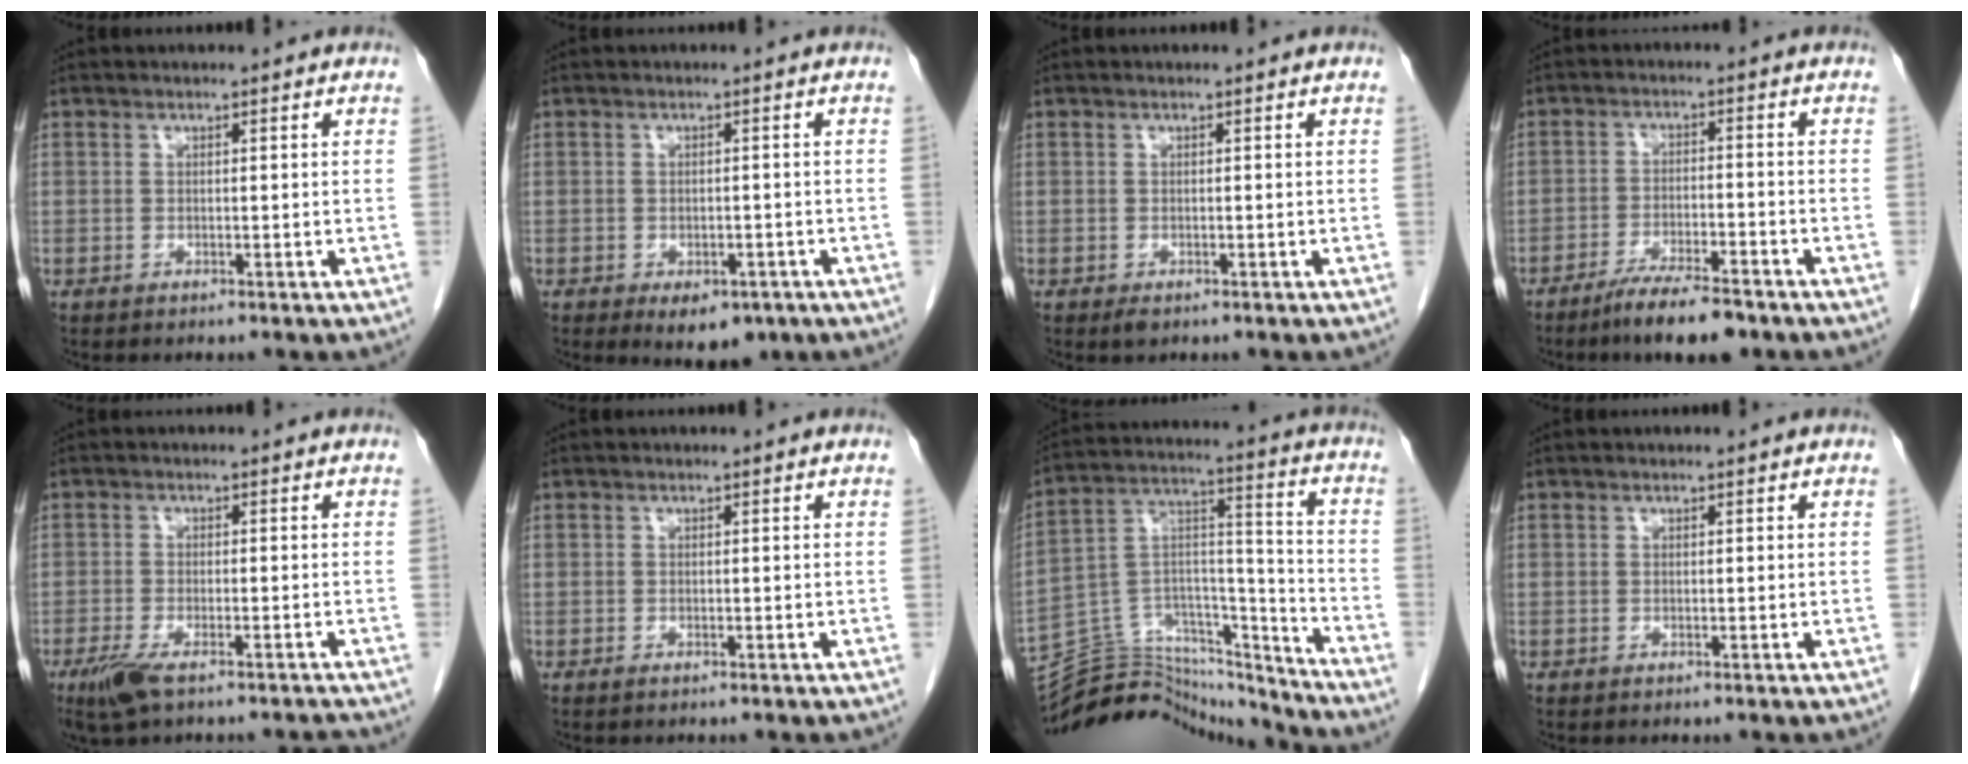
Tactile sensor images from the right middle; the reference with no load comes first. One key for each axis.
{"total": 5.6, "fx": -3.3, "fy": 2.9, "fz": 3.4, "tx": -0.037, "ty": -0.002, "tz": -0.039}
{"total": 1.0, "fx": -0.6, "fy": 0.5, "fz": 0.7, "tx": -0.010, "ty": -0.001, "tz": -0.004}
{"total": 8.2, "fx": -6.3, "fy": 1.2, "fz": 5.2, "tx": -0.084, "ty": -0.015, "tz": -0.104}
{"total": 7.0, "fx": -5.5, "fy": 1.5, "fz": 4.1, "tx": -0.070, "ty": -0.013, "tz": -0.094}
{"total": 0.6, "fx": -0.5, "fy": 0.1, "fz": 0.4, "tx": -0.009, "ty": -0.001, "tz": -0.007}
{"total": 22.5, "fx": -21.6, "fy": 4.6, "fz": 4.1, "tx": -0.104, "ty": 0.042, "tz": -0.344}
{"total": 0.0}